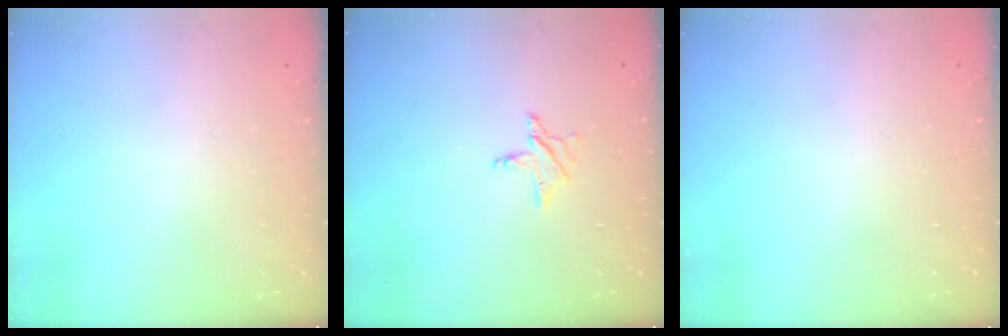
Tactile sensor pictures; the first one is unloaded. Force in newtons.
{"total": 4.4, "press": 4.4, "slide": 0.4}
{"total": 0.0}